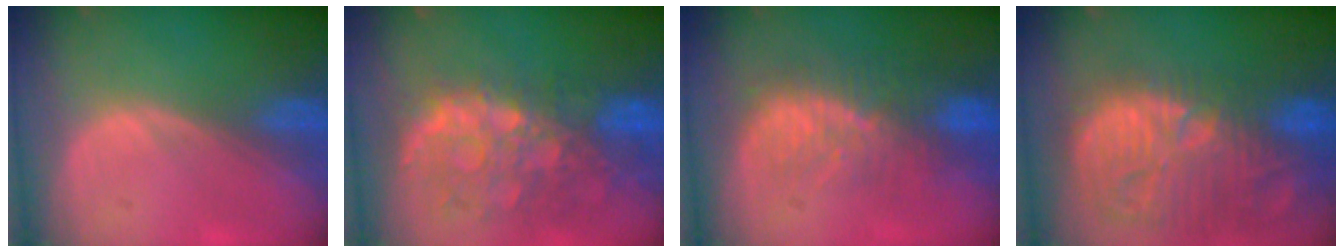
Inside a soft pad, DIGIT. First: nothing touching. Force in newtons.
{"total": 11.0, "press": 9.5, "slide": 5.6}
{"total": 9.9, "press": 8.5, "slide": 5.0}
{"total": 15.5, "press": 13.5, "slide": 7.6}